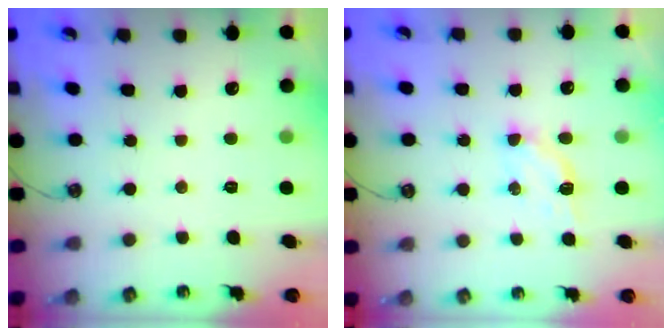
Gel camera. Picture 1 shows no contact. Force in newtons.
{"total": 3.8, "press": 3.8, "slide": 0.4}